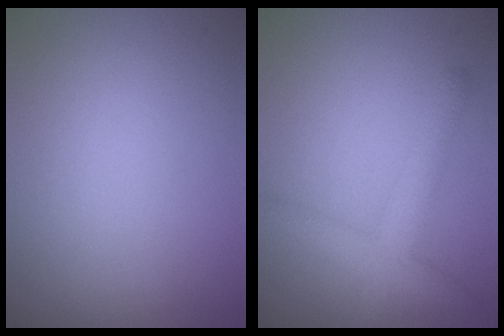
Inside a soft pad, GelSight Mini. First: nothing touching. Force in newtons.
{"total": 3.6, "press": 3.6, "slide": 0.1}